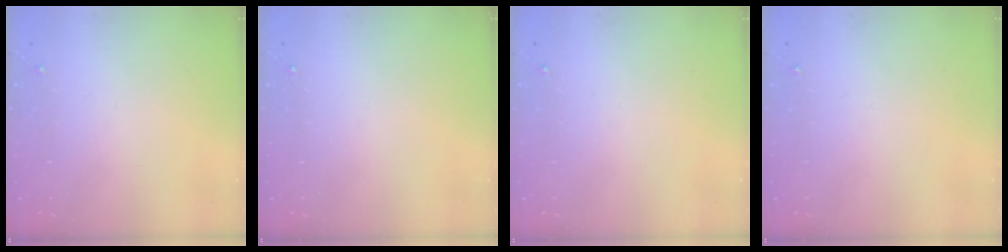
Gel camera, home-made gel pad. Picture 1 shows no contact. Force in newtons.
{"total": 0.0}
{"total": 0.0}
{"total": 0.0}